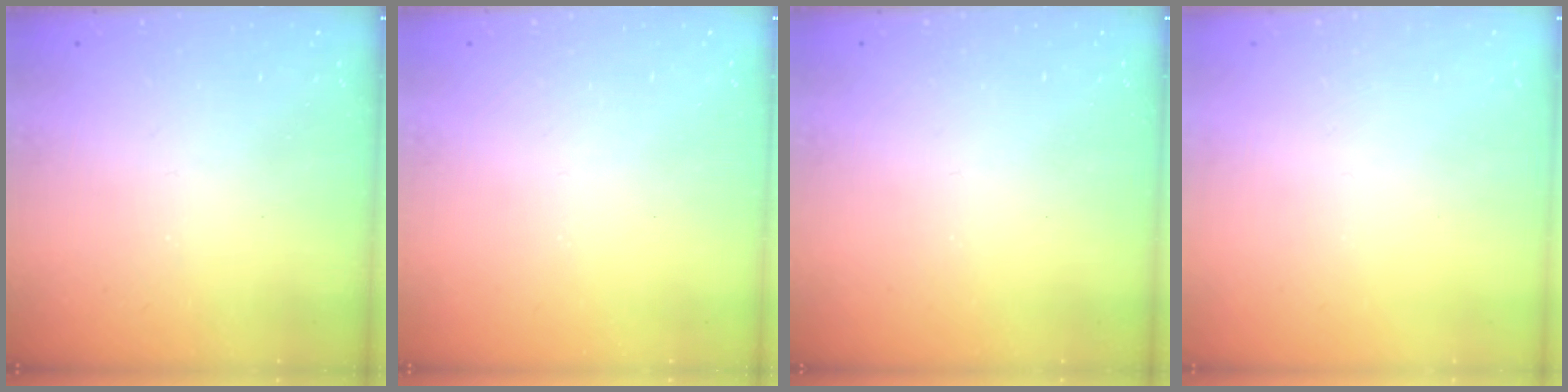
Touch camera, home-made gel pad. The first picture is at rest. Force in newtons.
{"total": 0.0}
{"total": 0.0}
{"total": 0.0}